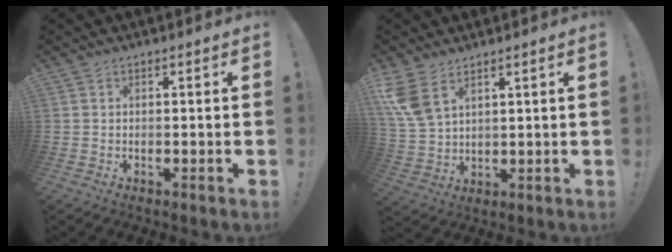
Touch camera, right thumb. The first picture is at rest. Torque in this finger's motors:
{"motor_torque": [0.07, 0.35, 0.73, 0.53, 0.08]}